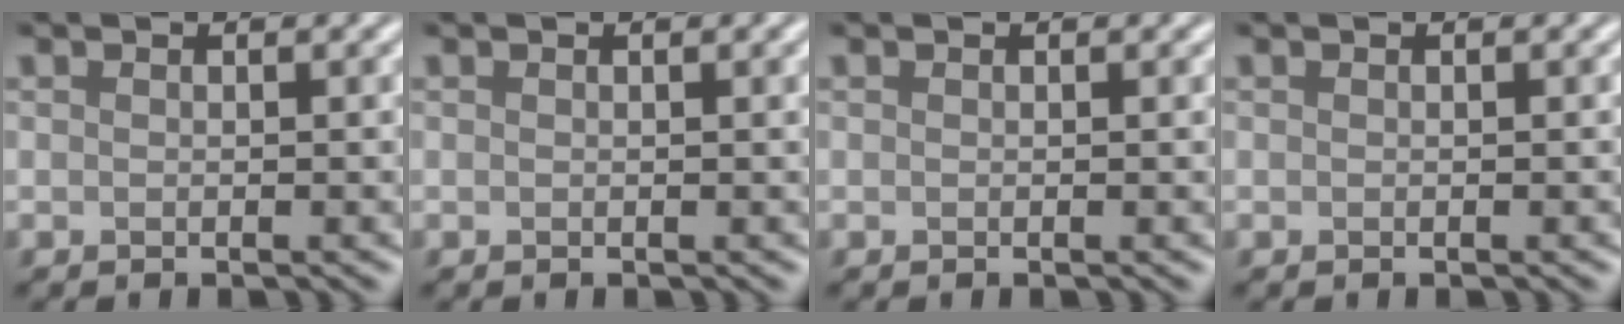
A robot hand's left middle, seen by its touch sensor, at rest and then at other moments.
{"total": 0.8, "force": [0.3, 0.2, 0.7], "torque": [-0.007, 0.004, 0.004]}
{"total": 0.0}
{"total": 0.0}